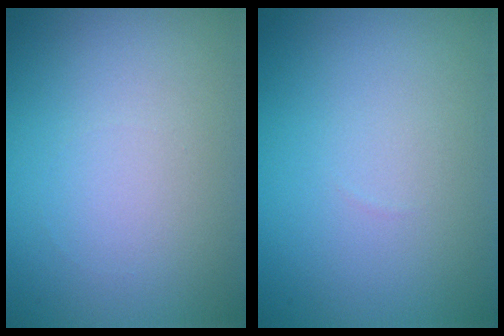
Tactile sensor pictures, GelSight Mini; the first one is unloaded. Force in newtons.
{"total": 0.0}